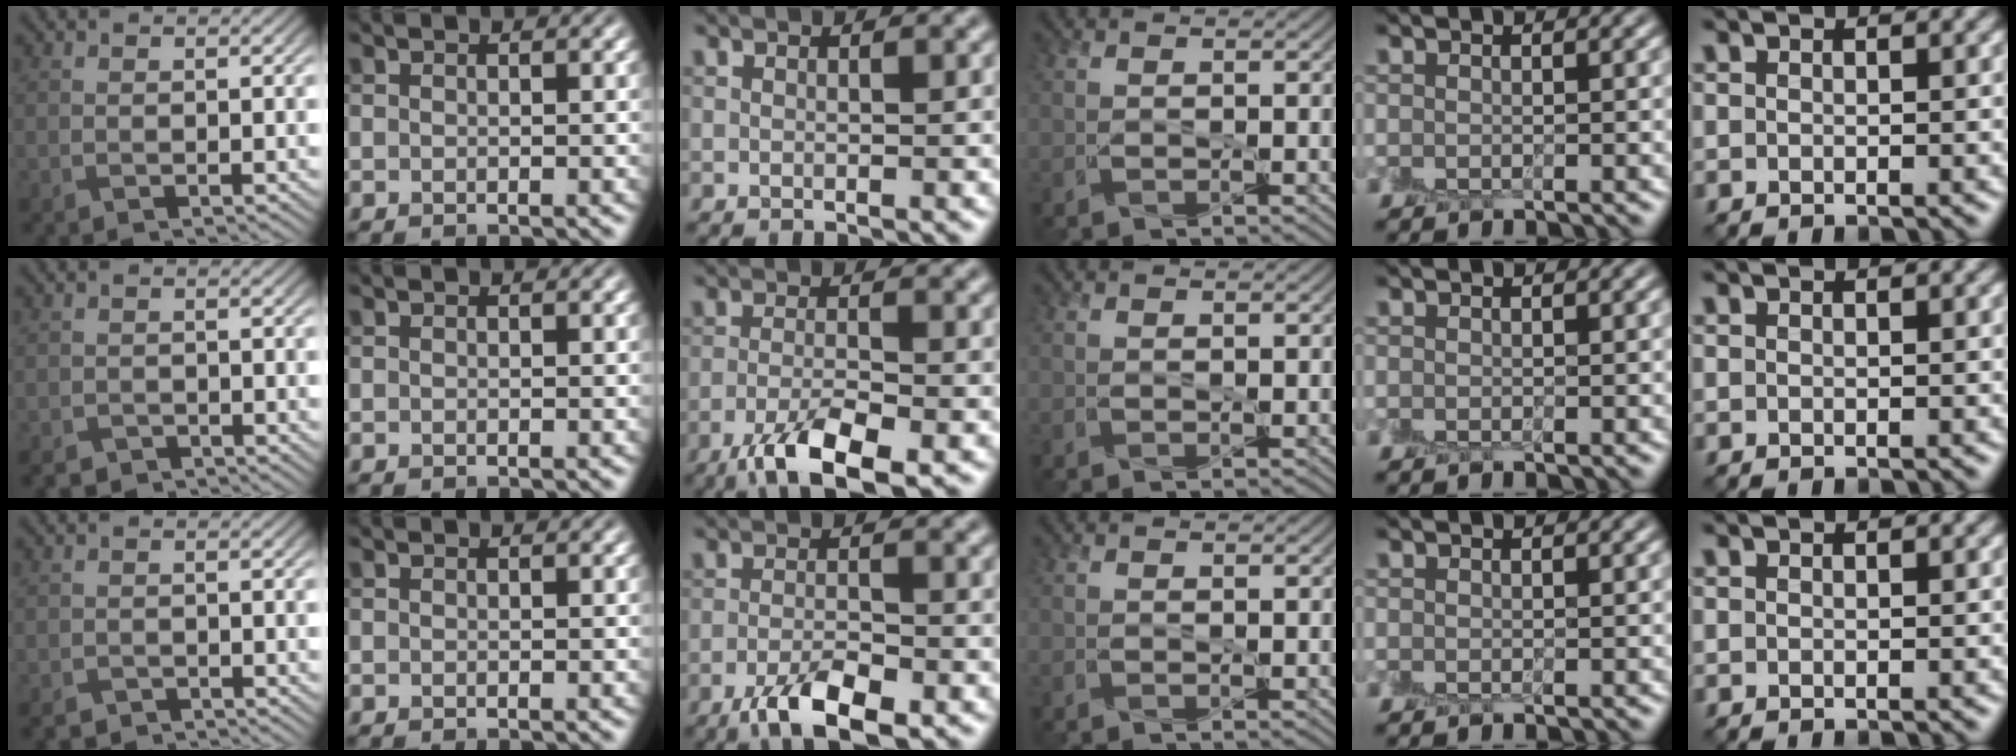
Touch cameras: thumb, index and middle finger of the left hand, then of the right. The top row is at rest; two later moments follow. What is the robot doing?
{"motion": "peel", "object": "envelope seal"}